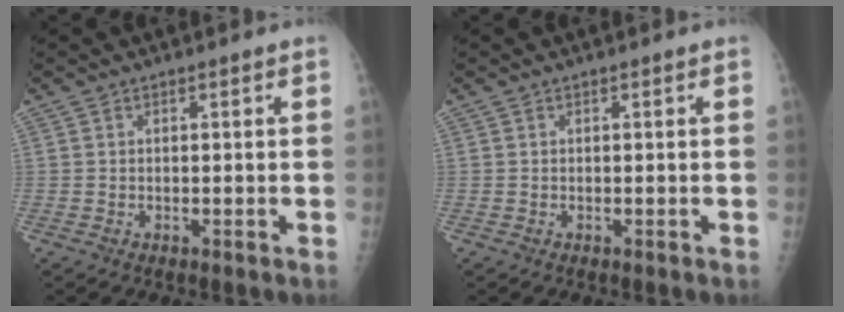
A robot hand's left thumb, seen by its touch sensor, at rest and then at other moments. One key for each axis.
{"total": 0.0}